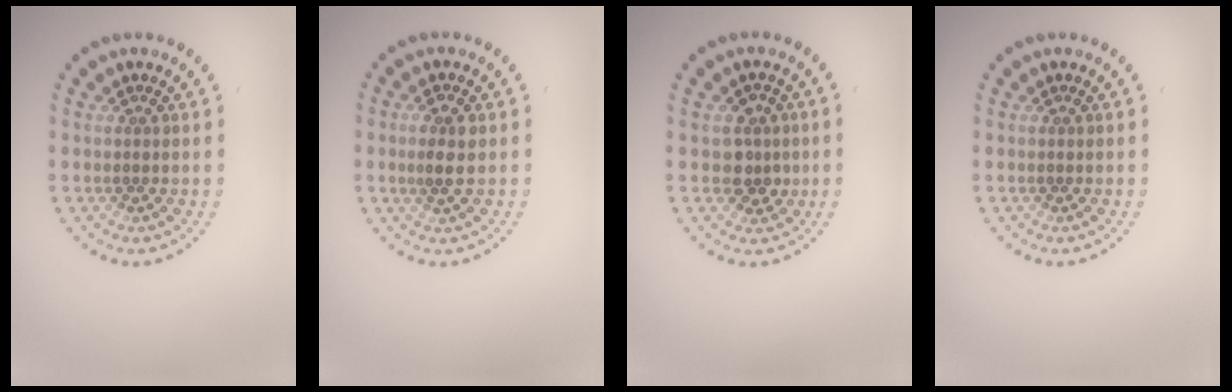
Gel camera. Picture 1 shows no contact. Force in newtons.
{"total": 2.1, "press": 2.0, "slide": 0.5}
{"total": 2.5, "press": 2.3, "slide": 0.9}
{"total": 0.0}